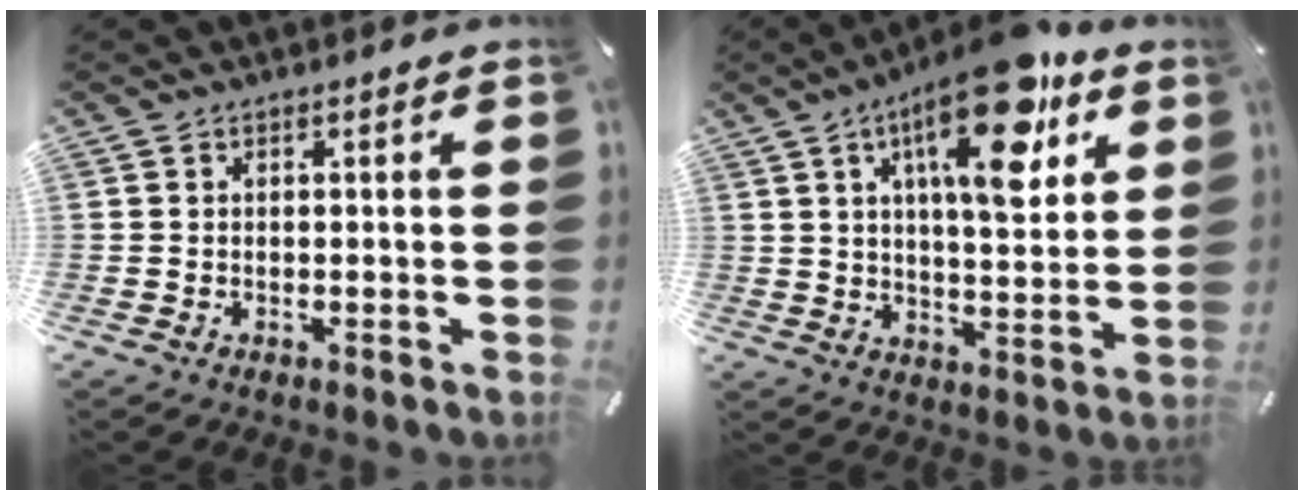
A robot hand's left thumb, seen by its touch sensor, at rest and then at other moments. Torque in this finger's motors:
{"motor_torque": [2.16, 2.29, 1.51, -1.26, 0.36]}